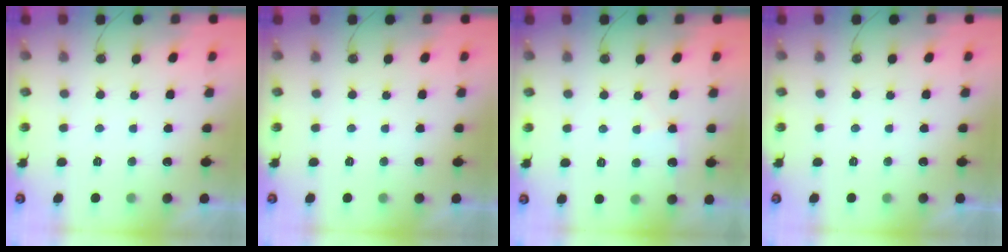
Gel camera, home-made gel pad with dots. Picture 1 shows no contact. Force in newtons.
{"total": 0.0}
{"total": 4.9, "press": 4.9, "slide": 0.7}
{"total": 0.0}